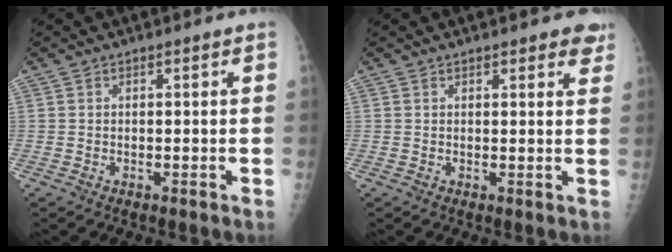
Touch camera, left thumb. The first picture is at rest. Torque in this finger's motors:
{"motor_torque": [-0.23, -0.08, 0.02, 0.09, 0.02]}